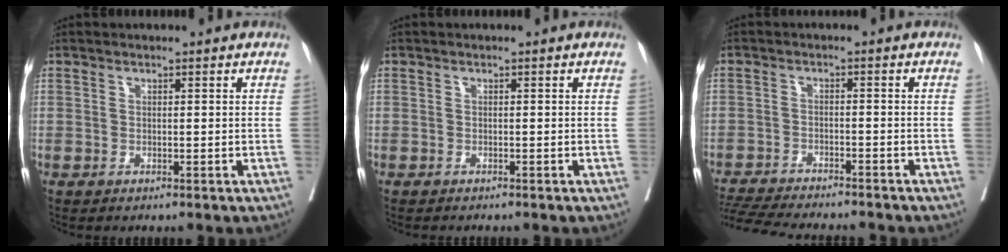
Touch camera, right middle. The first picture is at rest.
{"total": 1.2, "force": [-0.9, 0.0, 0.7], "torque": [-0.013, -0.002, -0.009]}
{"total": 13.7, "force": [-12.5, 1.5, 5.4], "torque": [-0.107, -0.016, -0.182]}